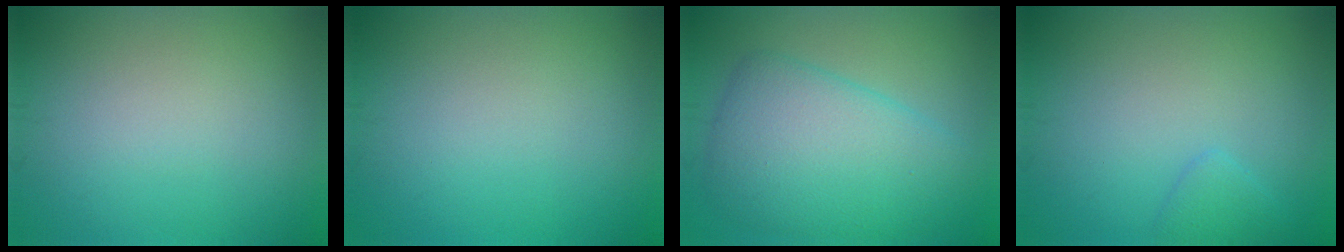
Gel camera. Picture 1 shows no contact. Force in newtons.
{"total": 0.0}
{"total": 7.5, "press": 7.5, "slide": 0.1}
{"total": 1.3, "press": 1.3, "slide": 0.0}